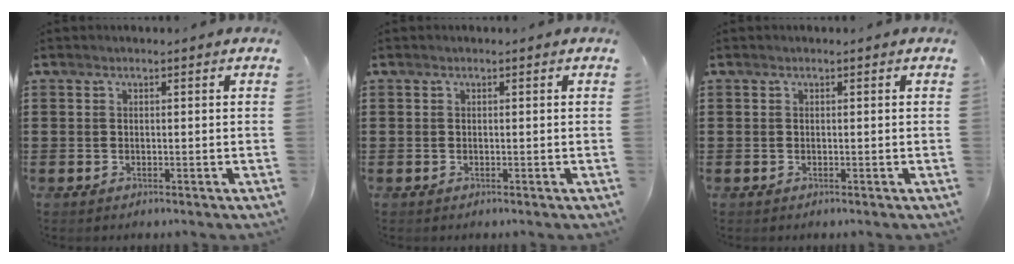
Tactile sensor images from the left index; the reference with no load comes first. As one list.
[{"total": 0.0}, {"total": 0.0}]